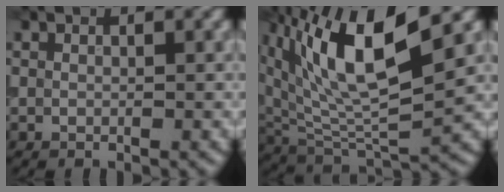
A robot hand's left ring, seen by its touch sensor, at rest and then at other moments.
{"total": 11.0, "force": [4.7, 4.0, 9.2], "torque": [-0.175, 0.005, 0.086]}